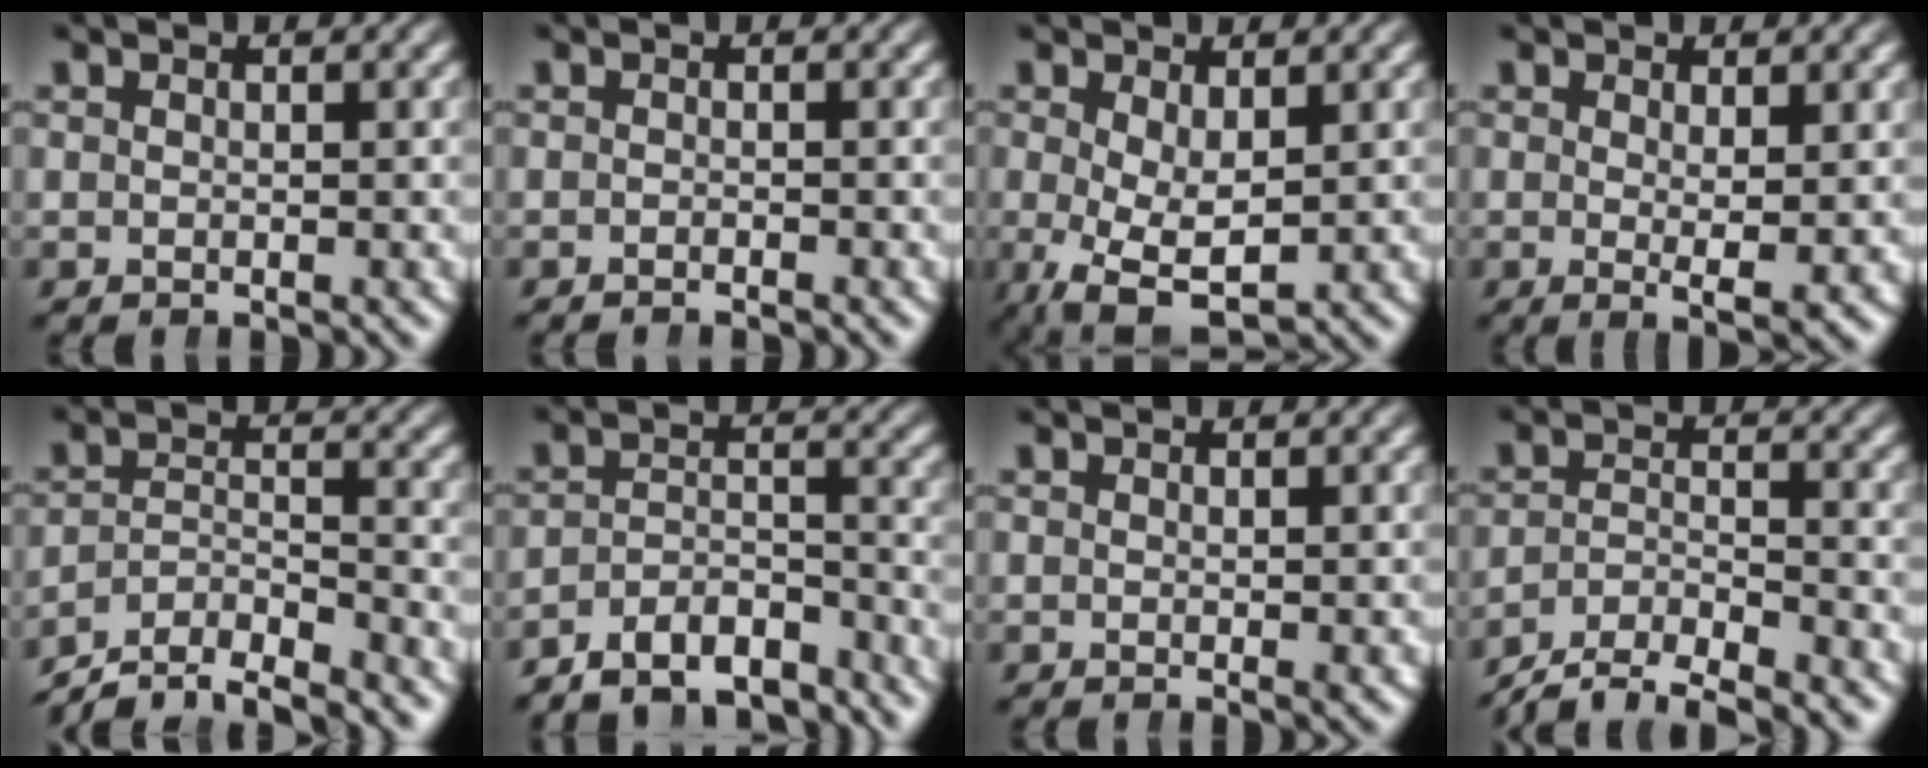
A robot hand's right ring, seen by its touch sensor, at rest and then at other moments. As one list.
[{"total": 0.9, "force": [-0.8, -0.3, -0.1], "torque": [-0.002, -0.005, -0.012]}, {"total": 6.0, "force": [-2.8, 3.0, 4.3], "torque": [-0.092, -0.054, -0.017]}, {"total": 2.5, "force": [-0.1, -0.1, 2.5], "torque": [-0.039, -0.024, 0.007]}, {"total": 8.1, "force": [-7.1, 3.3, 2.2], "torque": [-0.041, -0.031, -0.115]}, {"total": 7.5, "force": [-6.6, 3.0, 2.0], "torque": [-0.034, -0.025, -0.109]}, {"total": 0.6, "force": [0.2, -0.2, 0.5], "torque": [-0.006, -0.006, 0.004]}, {"total": 6.2, "force": [-5.0, 3.0, 2.2], "torque": [-0.038, -0.018, -0.084]}]